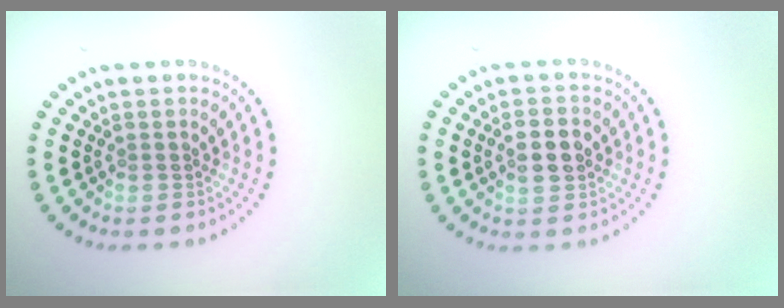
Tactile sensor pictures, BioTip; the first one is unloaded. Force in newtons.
{"total": 2.9, "press": 2.9, "slide": 0.1}